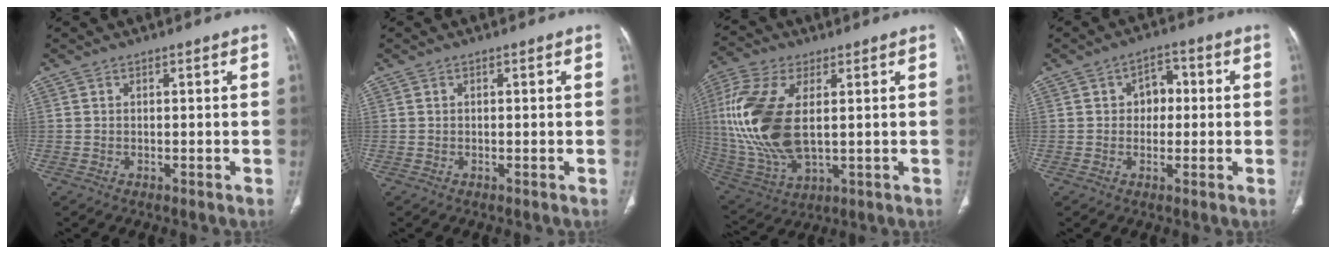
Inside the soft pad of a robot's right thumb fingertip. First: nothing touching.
{"total": 0.0}
{"total": 19.4, "force": [2.1, 10.0, 16.5], "torque": [-0.376, -0.012, 0.048]}
{"total": 5.1, "force": [0.4, 3.9, 3.4], "torque": [-0.024, 0.014, 0.000]}